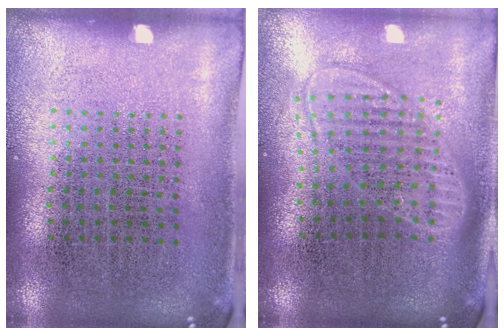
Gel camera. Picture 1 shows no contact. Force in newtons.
{"total": 1.9, "press": 1.6, "slide": 1.1}